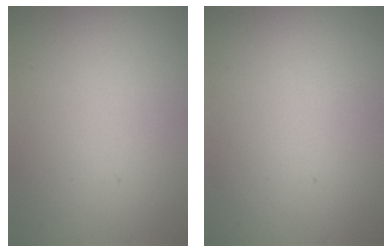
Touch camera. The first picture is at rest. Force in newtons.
{"total": 0.0}